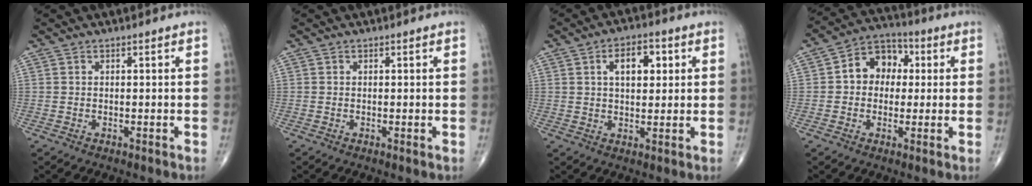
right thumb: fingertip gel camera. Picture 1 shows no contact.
{"total": 0.0}
{"total": 7.6, "force": [2.3, 4.1, 5.9], "torque": [-0.072, 0.001, 0.034]}
{"total": 9.3, "force": [1.2, 7.3, 5.5], "torque": [-0.054, 0.025, 0.007]}